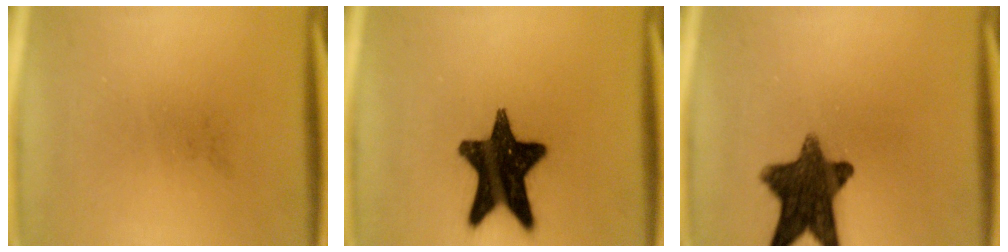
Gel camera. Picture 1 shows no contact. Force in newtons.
{"total": 17.4}
{"total": 12.8}